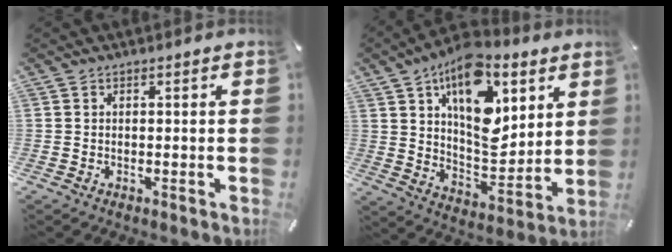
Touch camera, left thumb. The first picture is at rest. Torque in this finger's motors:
{"motor_torque": [2.46, 2.55, 1.59, -1.18, 0.30]}